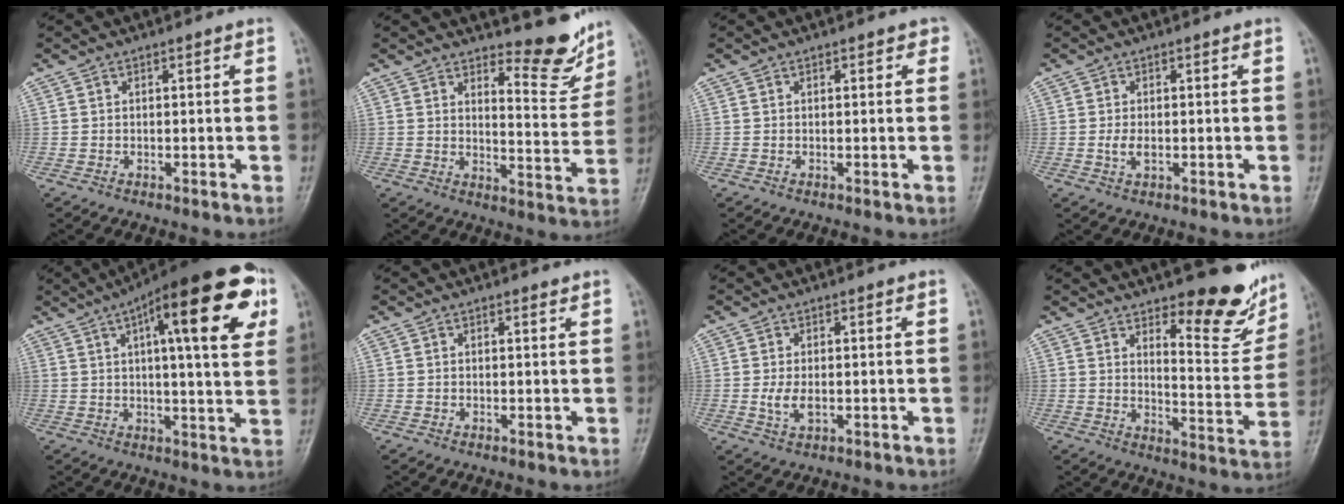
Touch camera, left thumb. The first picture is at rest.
{"total": 9.9, "force": [8.2, 3.0, 4.8], "torque": [-0.032, -0.075, 0.115]}
{"total": 1.5, "force": [0.6, 0.9, 1.0], "torque": [0.000, 0.002, 0.004]}
{"total": 2.2, "force": [-0.4, 1.2, 1.8], "torque": [-0.039, -0.002, -0.008]}
{"total": 21.2, "force": [8.2, 6.1, 18.6], "torque": [-0.244, 0.007, 0.106]}
{"total": 0.7, "force": [0.5, 0.2, 0.4], "torque": [-0.007, -0.003, 0.007]}
{"total": 3.3, "force": [-0.5, 1.8, 2.7], "torque": [-0.058, -0.005, -0.008]}
{"total": 14.9, "force": [10.3, 4.9, 9.6], "torque": [-0.071, -0.079, 0.147]}